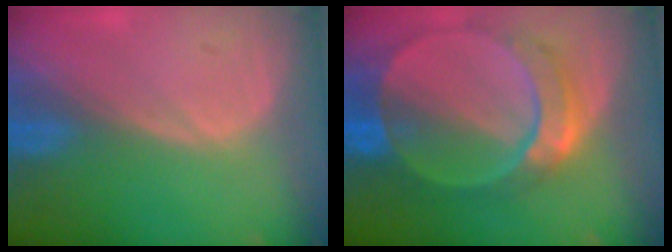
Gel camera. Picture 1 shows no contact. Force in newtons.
{"total": 9.8, "press": 8.4, "slide": 4.9}